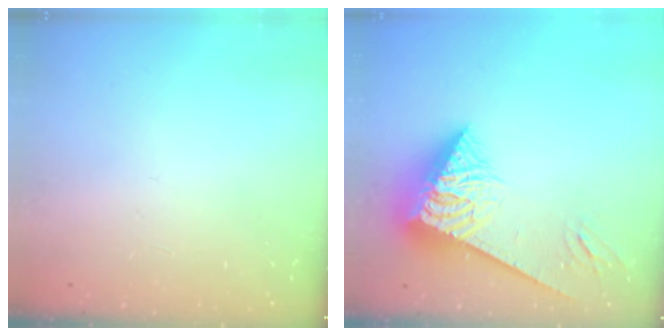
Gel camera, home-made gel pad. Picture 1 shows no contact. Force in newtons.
{"total": 6.7, "press": 6.6, "slide": 1.5}